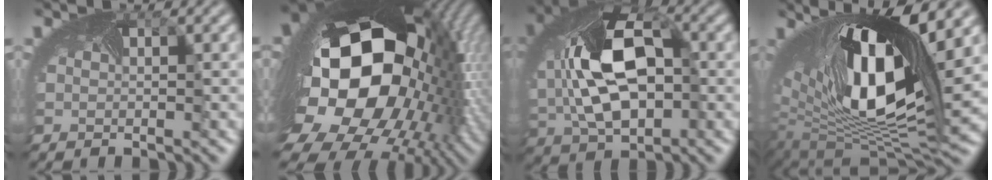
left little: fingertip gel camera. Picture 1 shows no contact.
{"total": 21.7, "force": [-1.1, 16.1, 14.5], "torque": [-0.281, -0.067, -0.007]}
{"total": 10.4, "force": [0.4, 6.6, 8.0], "torque": [-0.177, -0.006, 0.020]}
{"total": 15.3, "force": [5.1, 5.6, 13.3], "torque": [-0.259, 0.011, 0.108]}